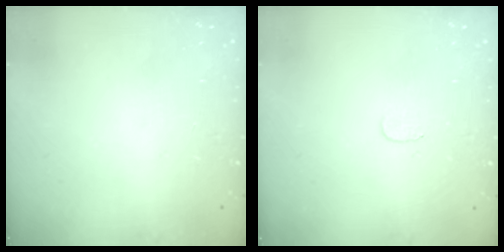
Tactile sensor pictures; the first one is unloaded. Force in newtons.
{"total": 3.0, "press": 3.0, "slide": 0.3}